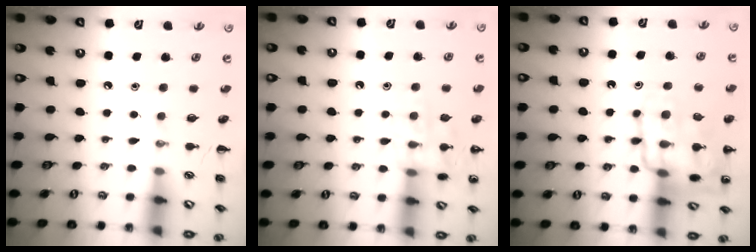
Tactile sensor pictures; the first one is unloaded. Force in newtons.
{"total": 12.2, "press": 12.2, "slide": 0.7}
{"total": 18.1, "press": 18.0, "slide": 1.7}